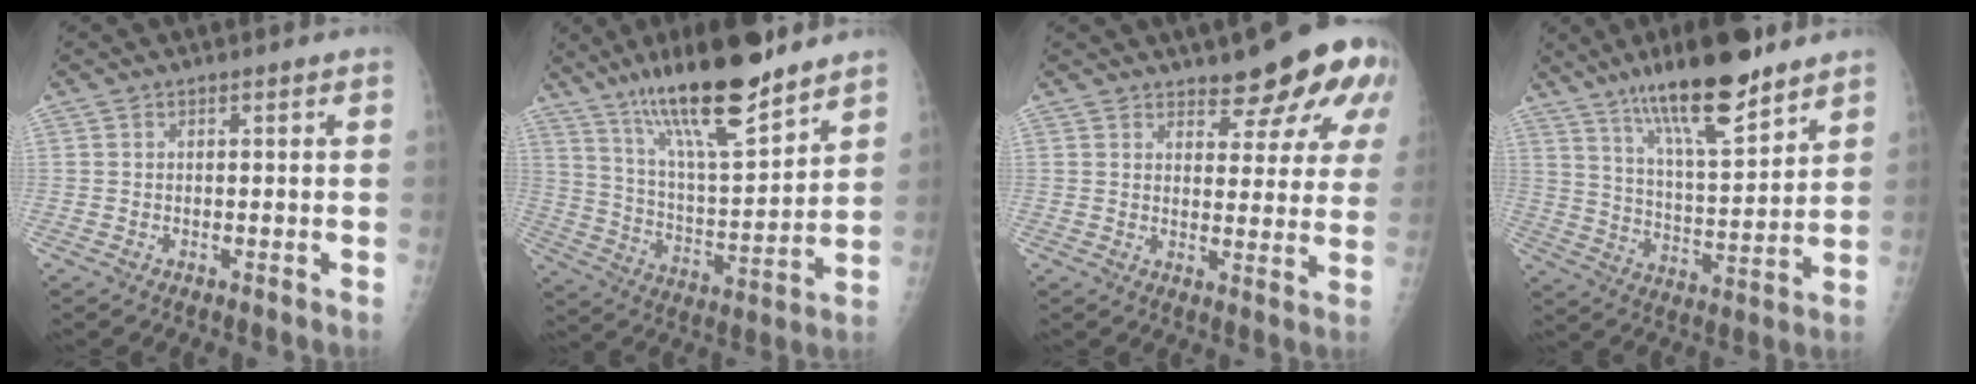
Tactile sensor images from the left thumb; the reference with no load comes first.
{"total": 19.9, "force": [14.4, 4.1, 13.1], "torque": [-0.204, -0.072, 0.253]}
{"total": 12.4, "force": [8.0, 4.5, 8.3], "torque": [-0.067, -0.040, 0.094]}
{"total": 17.7, "force": [12.3, 4.2, 12.0], "torque": [-0.179, -0.067, 0.213]}